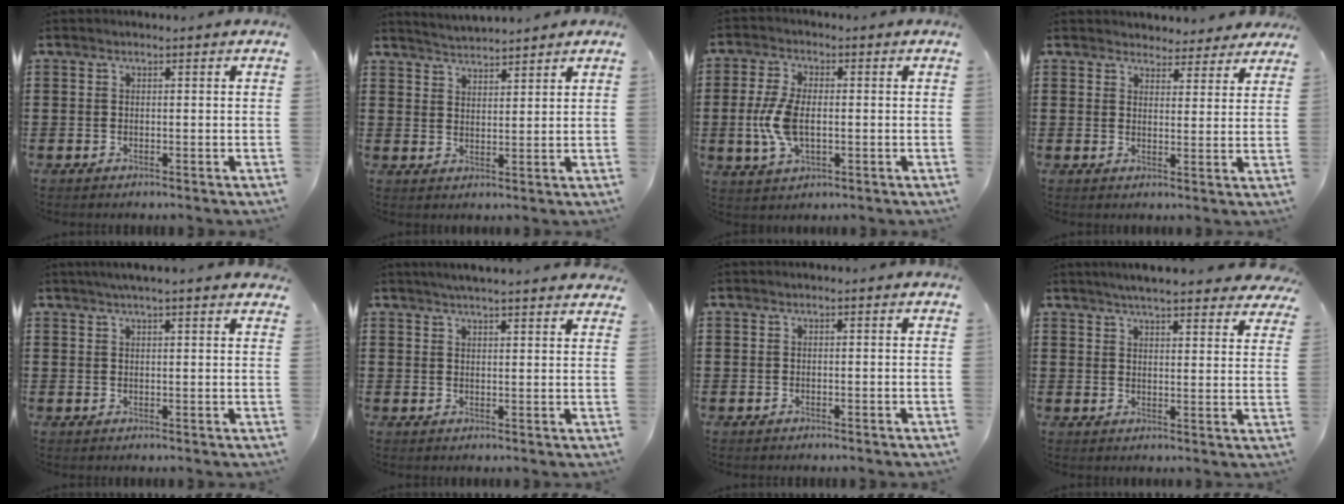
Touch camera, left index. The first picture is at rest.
{"total": 3.3, "force": [3.3, -0.1, 0.0], "torque": [-0.011, -0.011, 0.061]}
{"total": 7.3, "force": [-0.6, 3.8, 6.3], "torque": [-0.156, -0.004, -0.019]}
{"total": 3.6, "force": [3.4, 1.1, 0.2], "torque": [-0.019, -0.008, 0.065]}
{"total": 2.6, "force": [2.3, 0.1, 1.3], "torque": [-0.030, 0.002, 0.042]}
{"total": 3.1, "force": [3.0, -0.2, 0.8], "torque": [-0.024, -0.007, 0.055]}
{"total": 0.0}
{"total": 5.1, "force": [4.9, 0.0, 1.5], "torque": [-0.047, -0.018, 0.088]}